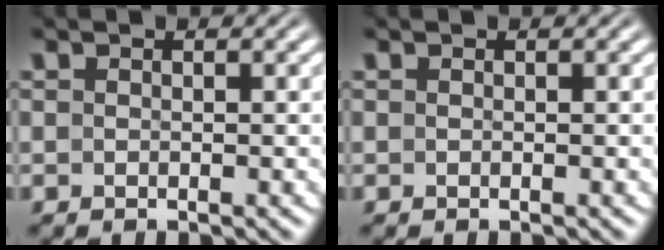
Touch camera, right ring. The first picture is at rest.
{"total": 0.0}